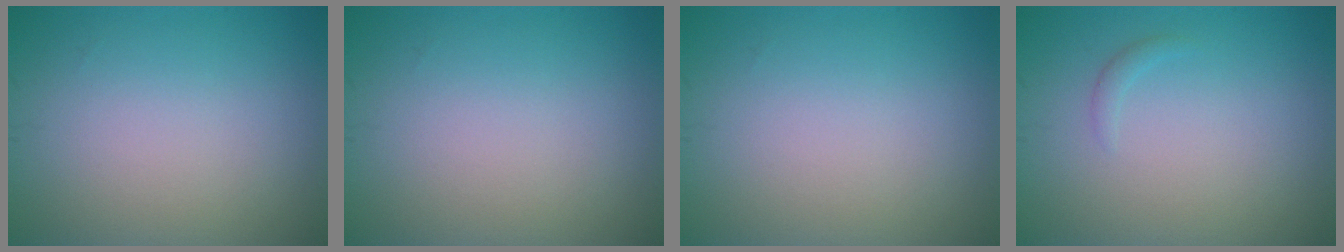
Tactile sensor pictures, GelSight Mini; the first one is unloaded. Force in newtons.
{"total": 0.0}
{"total": 0.0}
{"total": 0.6, "press": 0.6, "slide": 0.0}